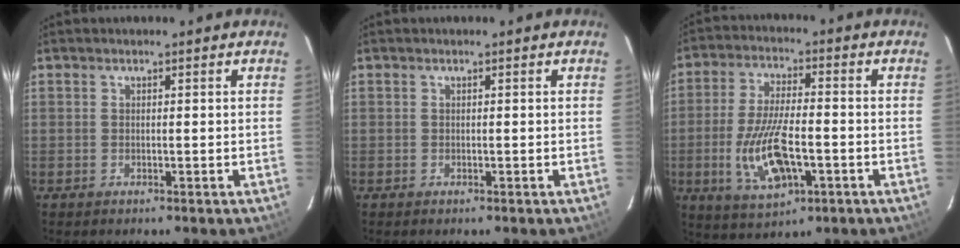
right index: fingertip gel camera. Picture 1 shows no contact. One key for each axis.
{"total": 0.0}
{"total": 12.6, "fx": -3.6, "fy": 4.9, "fz": 11.0, "tx": -0.228, "ty": -0.010, "tz": -0.059}